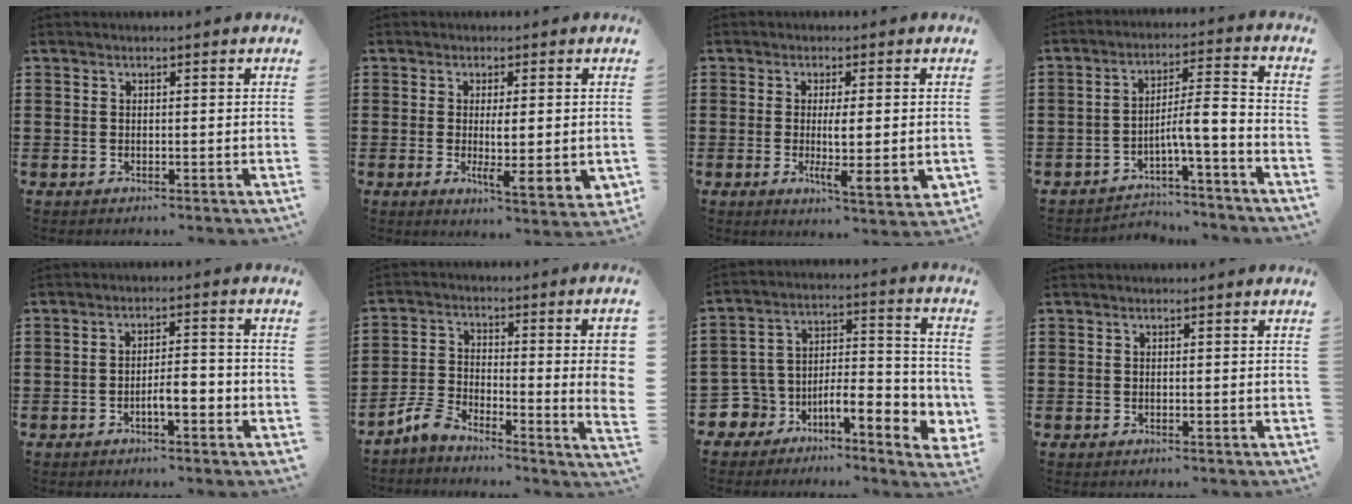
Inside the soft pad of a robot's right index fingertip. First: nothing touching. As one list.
[{"total": 4.7, "force": [0.0, 0.9, 4.6], "torque": [-0.077, -0.007, -0.002]}, {"total": 5.4, "force": [-0.1, 0.7, 5.3], "torque": [-0.096, -0.014, -0.007]}, {"total": 6.2, "force": [-3.3, 1.3, 5.1], "torque": [-0.094, -0.012, -0.068]}, {"total": 4.1, "force": [-1.9, 0.9, 3.5], "torque": [-0.060, 0.005, -0.034]}, {"total": 8.5, "force": [-3.3, 2.5, 7.4], "torque": [-0.140, 0.008, -0.063]}, {"total": 7.7, "force": [-4.8, 4.4, 4.2], "torque": [-0.085, -0.004, -0.088]}, {"total": 0.0}]